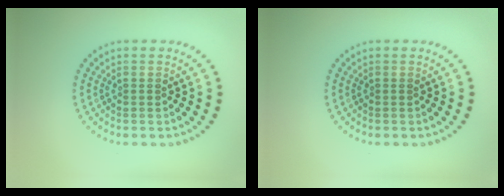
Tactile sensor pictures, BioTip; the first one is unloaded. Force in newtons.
{"total": 0.0}